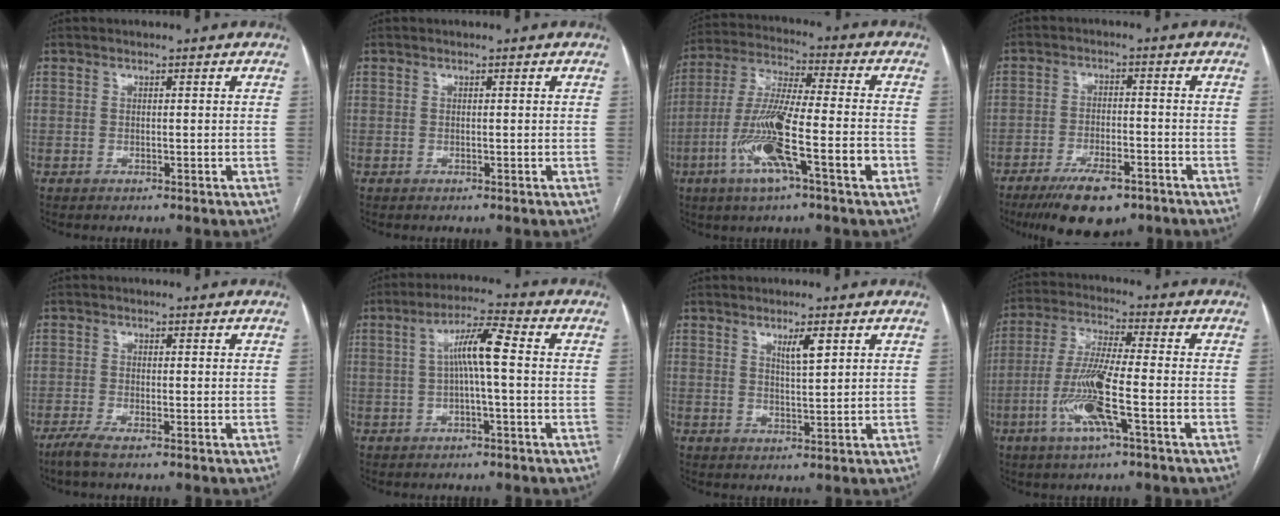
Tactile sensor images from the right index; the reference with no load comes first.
{"total": 0.0}
{"total": 15.1, "force": [-5.7, 1.2, 13.9], "torque": [-0.271, -0.004, -0.105]}
{"total": 9.6, "force": [-6.7, 3.1, 6.2], "torque": [-0.105, -0.009, -0.108]}
{"total": 2.2, "force": [-1.6, -0.1, 1.5], "torque": [-0.035, -0.006, -0.038]}
{"total": 6.5, "force": [0.4, 0.3, 6.5], "torque": [-0.116, 0.019, 0.005]}
{"total": 3.2, "force": [1.8, 0.3, 2.6], "torque": [-0.046, -0.005, 0.032]}
{"total": 11.1, "force": [-3.9, 0.4, 10.3], "torque": [-0.212, -0.007, -0.079]}